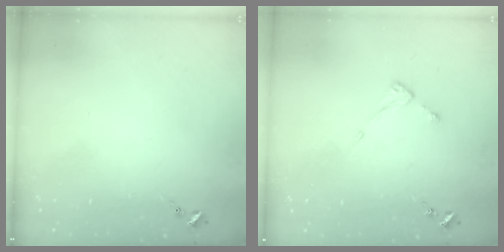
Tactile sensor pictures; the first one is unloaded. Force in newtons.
{"total": 3.6, "press": 3.6, "slide": 0.4}